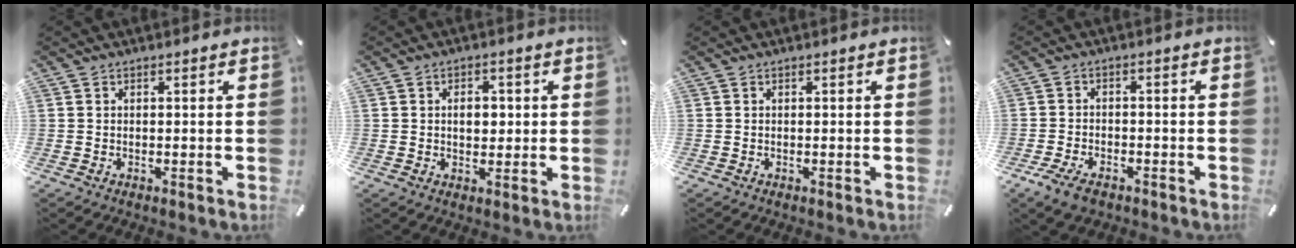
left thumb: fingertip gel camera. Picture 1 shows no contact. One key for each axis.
{"total": 4.5, "fx": 0.2, "fy": 3.3, "fz": 3.1, "tx": -0.032, "ty": -0.005, "tz": -0.006}
{"total": 0.0}
{"total": 4.9, "fx": -3.2, "fy": 2.6, "fz": 2.7, "tx": -0.068, "ty": 0.009, "tz": -0.062}